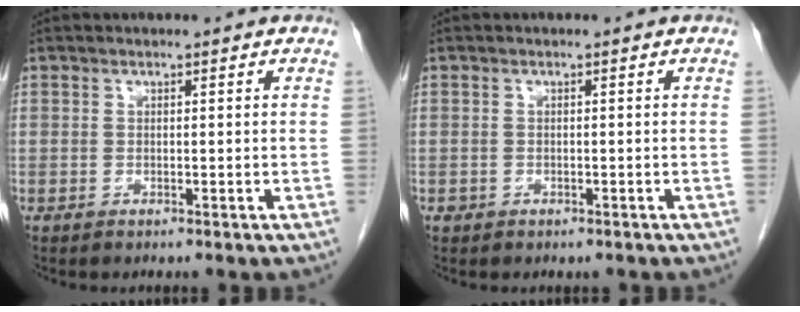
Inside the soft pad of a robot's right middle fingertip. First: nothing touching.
{"total": 0.8, "force": [-0.4, 0.7, 0.1], "torque": [-0.005, 0.004, -0.004]}